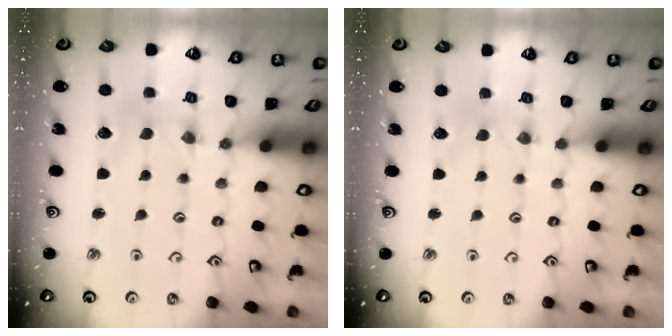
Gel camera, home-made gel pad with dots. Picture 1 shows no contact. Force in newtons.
{"total": 2.6, "press": 2.6, "slide": 0.3}